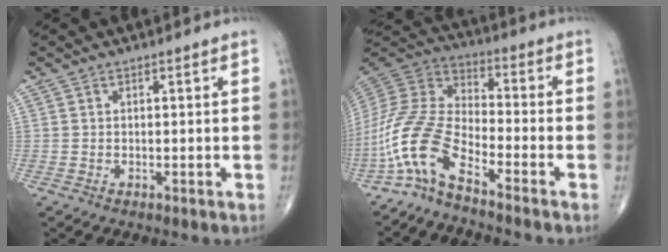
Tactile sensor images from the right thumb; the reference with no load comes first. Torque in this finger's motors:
{"motor_torque": [0.69, 0.83, 1.60, -1.18, 0.24]}